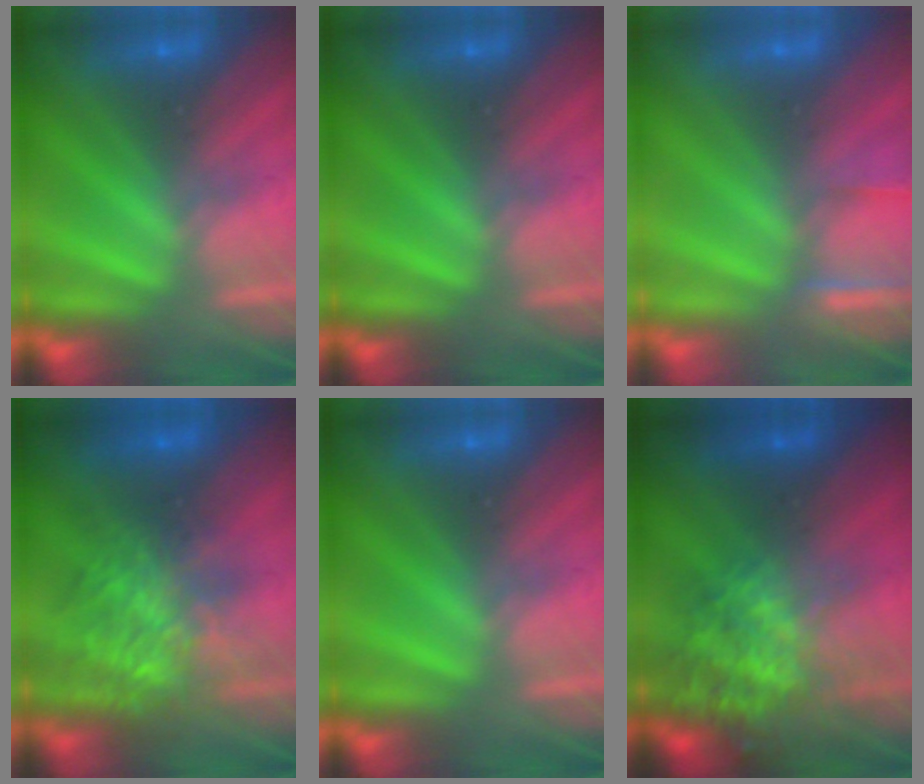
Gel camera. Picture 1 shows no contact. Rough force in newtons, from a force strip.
{"total": 0.0}
{"total": 4.4}
{"total": 7.3}
{"total": 0.0}
{"total": 7.3}